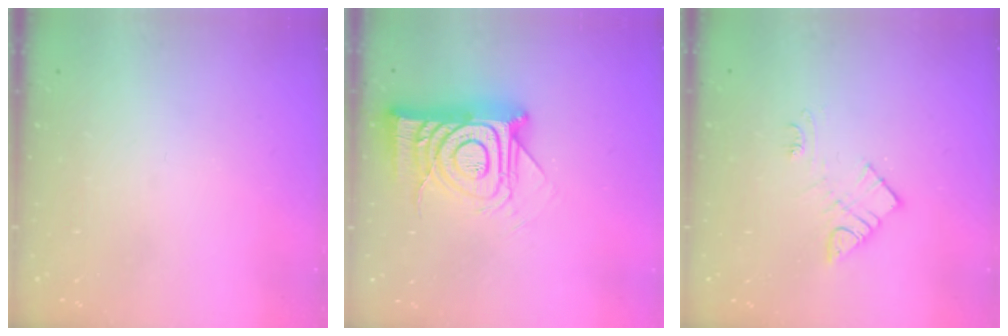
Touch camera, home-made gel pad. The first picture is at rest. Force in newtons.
{"total": 17.9, "press": 17.9, "slide": 1.3}
{"total": 8.8, "press": 8.7, "slide": 0.4}